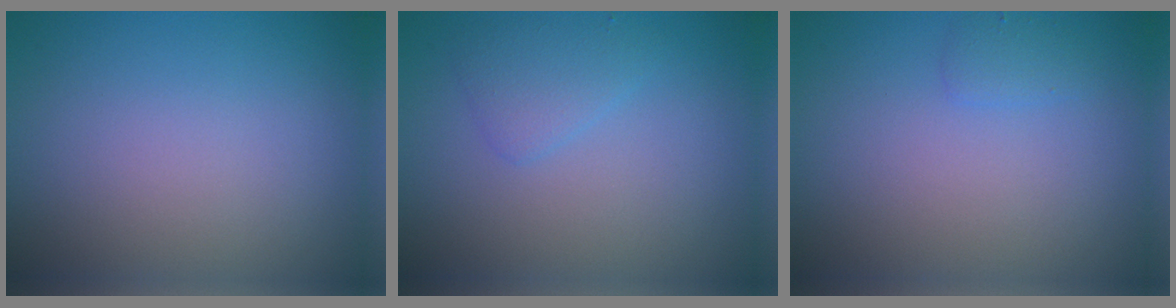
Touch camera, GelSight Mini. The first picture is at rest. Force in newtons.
{"total": 1.9, "press": 1.9, "slide": 0.0}
{"total": 1.0, "press": 0.9, "slide": 0.1}